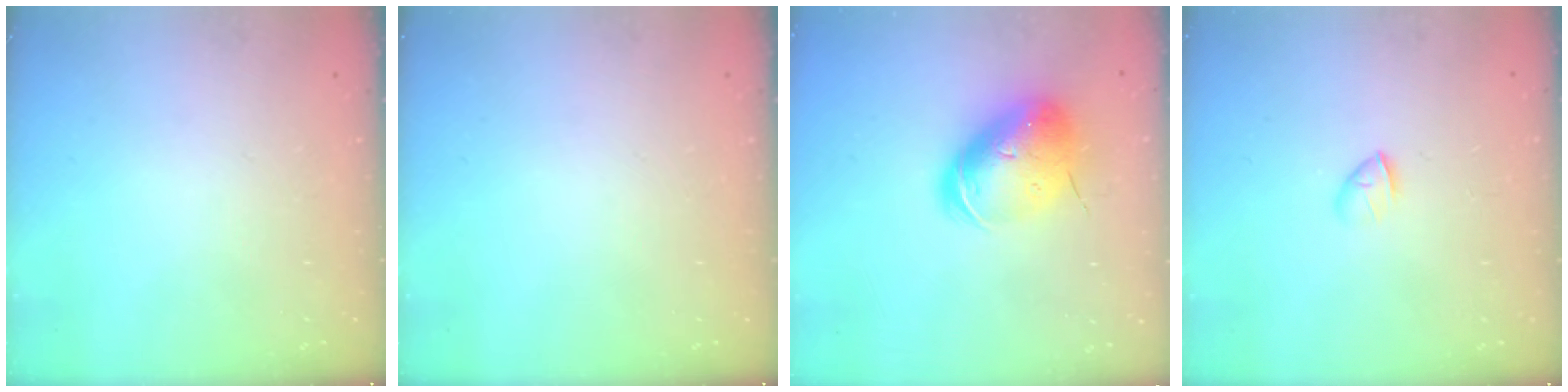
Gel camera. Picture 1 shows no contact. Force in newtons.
{"total": 0.0}
{"total": 13.4, "press": 13.2, "slide": 2.4}
{"total": 2.6, "press": 2.5, "slide": 0.8}